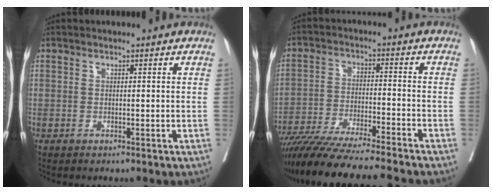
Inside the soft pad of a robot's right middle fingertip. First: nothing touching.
{"total": 16.9, "force": [-14.9, -0.7, 8.0], "torque": [-0.131, -0.036, -0.246]}